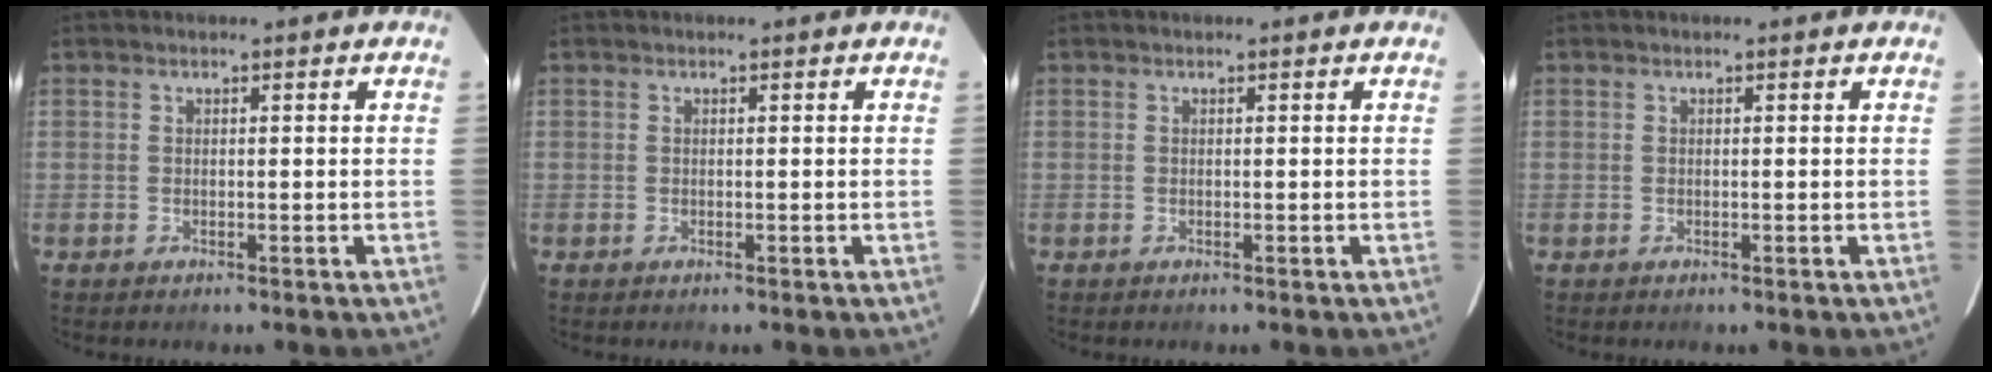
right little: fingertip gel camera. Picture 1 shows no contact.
{"total": 0.0}
{"total": 0.0}
{"total": 0.0}